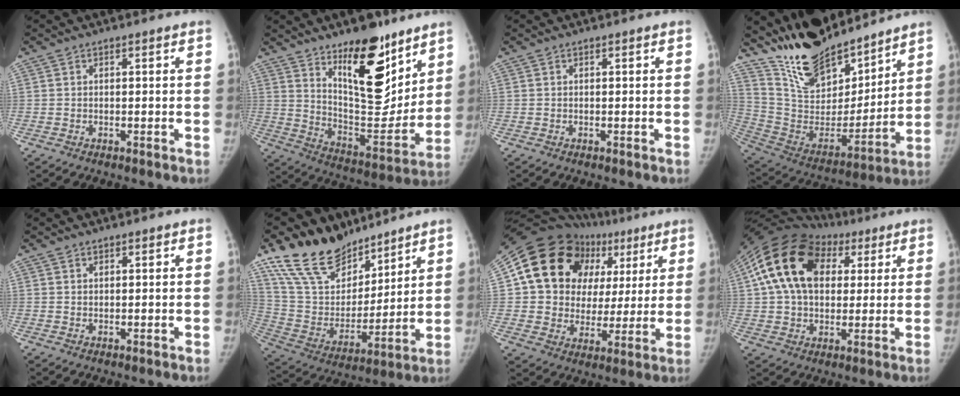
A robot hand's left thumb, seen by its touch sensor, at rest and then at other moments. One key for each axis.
{"total": 20.5, "fx": 12.1, "fy": 8.7, "fz": 14.1, "tx": -0.151, "ty": -0.101, "tz": 0.198}
{"total": 0.0}
{"total": 22.9, "fx": 19.2, "fy": 8.5, "fz": 9.1, "tx": -0.122, "ty": -0.110, "tz": 0.344}
{"total": 0.7, "fx": 0.6, "fy": 0.3, "fz": 0.1, "tx": 0.004, "ty": -0.004, "tz": 0.008}
{"total": 20.5, "fx": 15.8, "fy": 10.3, "fz": 8.2, "tx": -0.114, "ty": -0.074, "tz": 0.298}
{"total": 23.1, "fx": 8.4, "fy": 18.1, "fz": 11.6, "tx": -0.127, "ty": 0.035, "tz": 0.143}
{"total": 21.6, "fx": 6.6, "fy": 15.0, "fz": 14.0, "tx": -0.252, "ty": 0.032, "tz": 0.110}